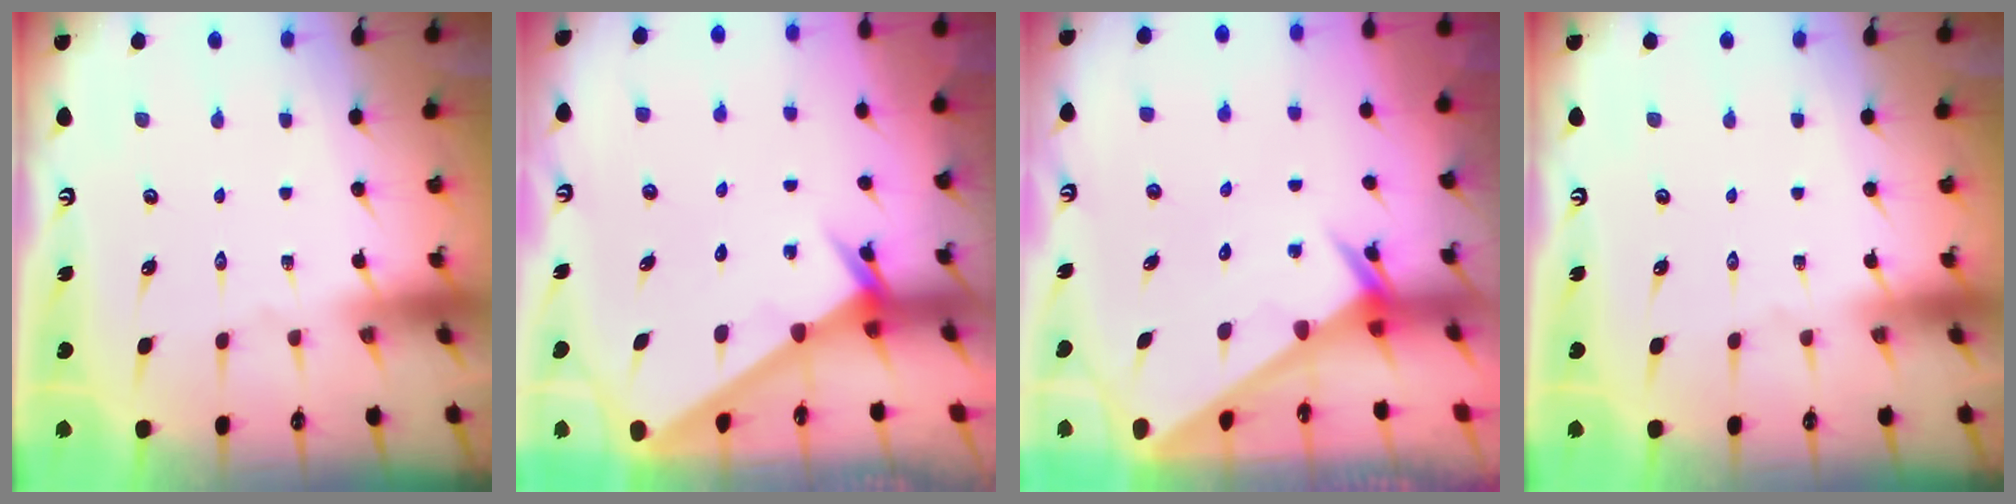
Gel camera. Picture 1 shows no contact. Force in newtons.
{"total": 2.4, "press": 2.4, "slide": 0.1}
{"total": 2.4, "press": 2.4, "slide": 0.0}
{"total": 0.0}